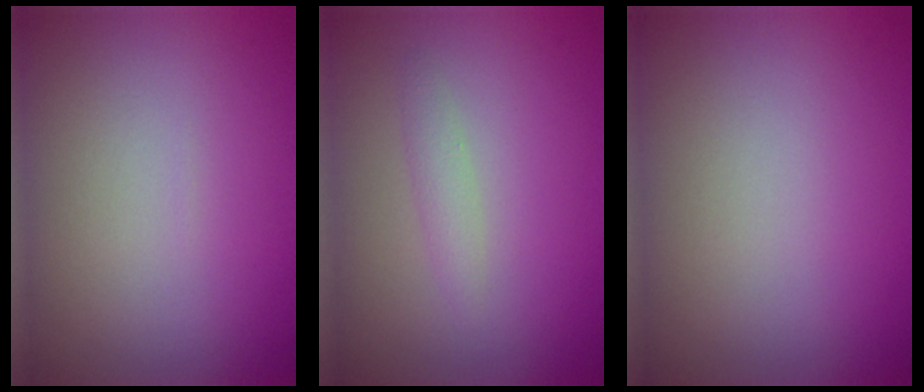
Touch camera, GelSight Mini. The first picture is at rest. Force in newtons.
{"total": 1.2, "press": 1.2, "slide": 0.0}
{"total": 0.0}